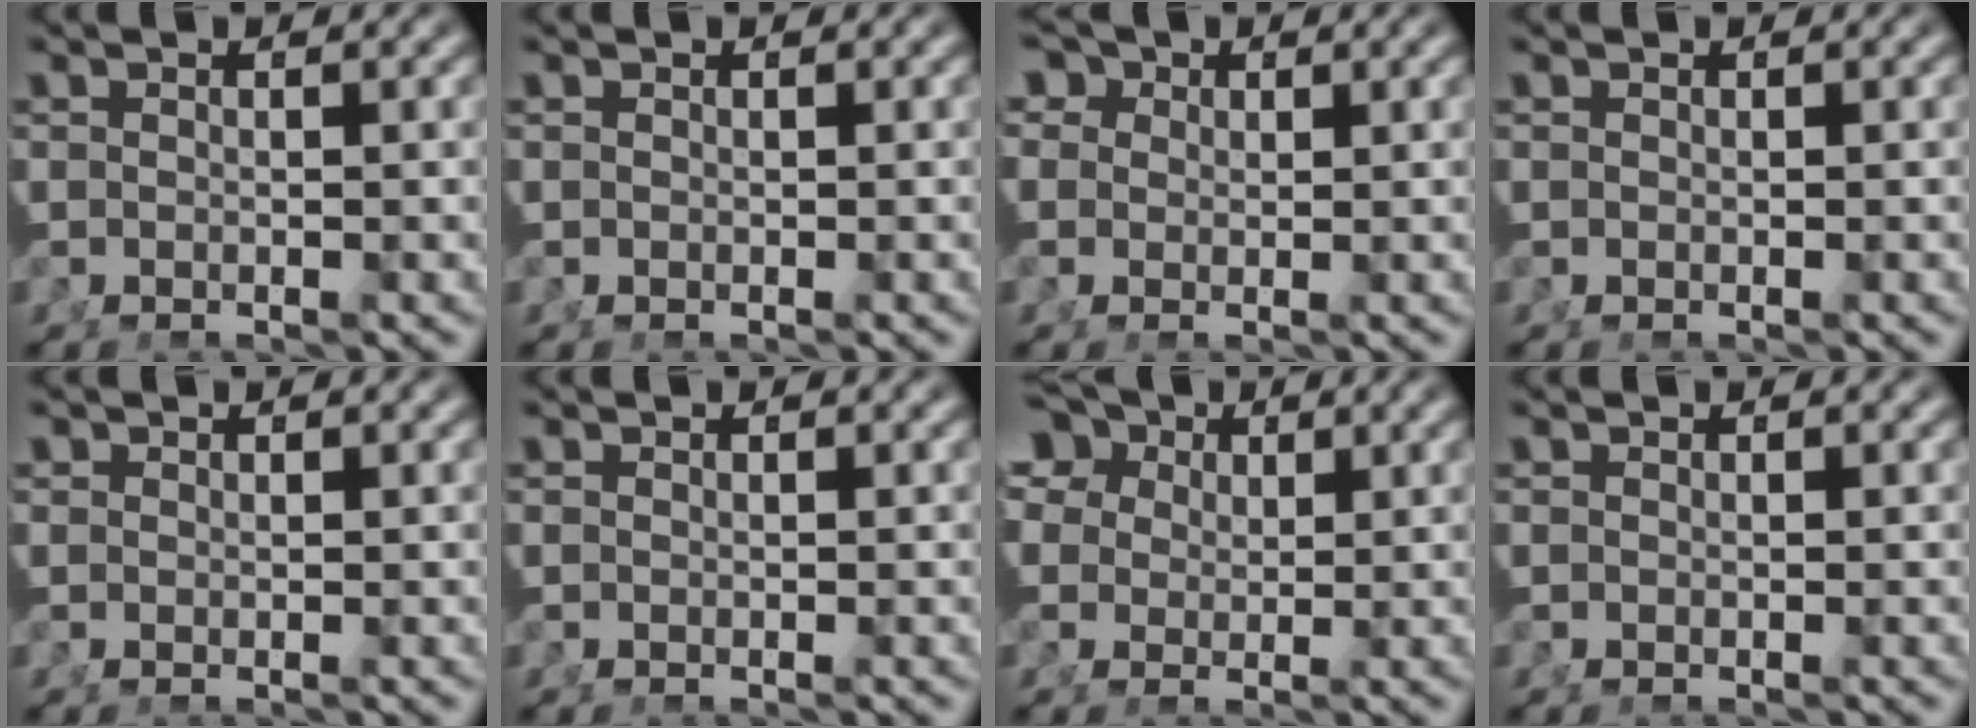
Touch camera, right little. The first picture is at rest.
{"total": 0.0}
{"total": 4.6, "force": [1.7, 3.8, 2.0], "torque": [-0.047, -0.001, 0.024]}
{"total": 0.0}
{"total": 1.0, "force": [0.2, 1.0, 0.0], "torque": [-0.011, -0.009, 0.007]}
{"total": 0.0}
{"total": 7.9, "force": [3.5, 5.7, 4.1], "torque": [-0.075, -0.001, 0.055]}
{"total": 0.0}